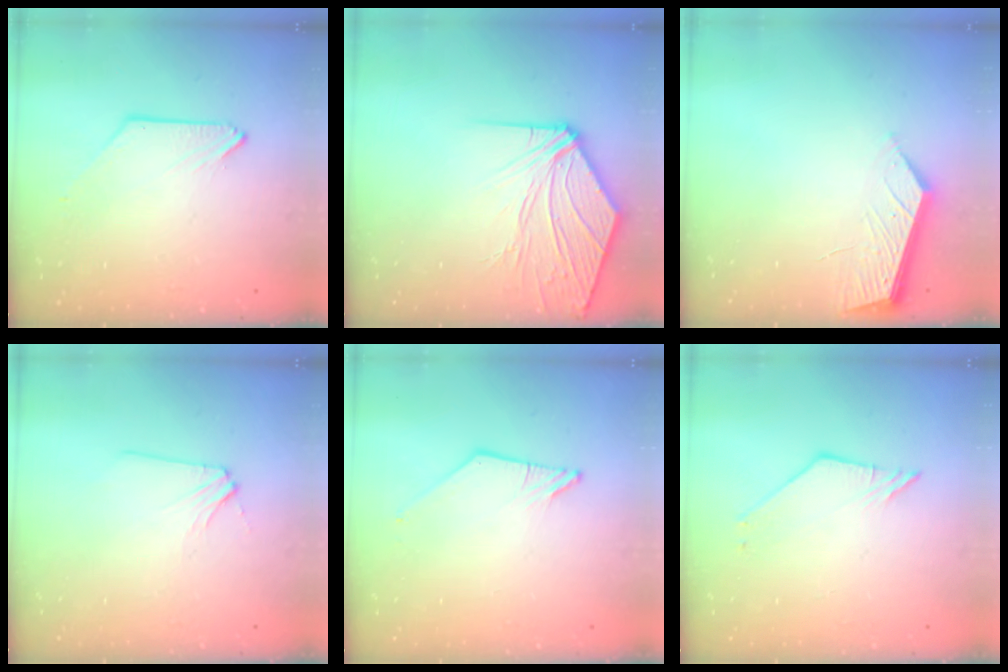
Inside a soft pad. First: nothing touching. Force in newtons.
{"total": 11.4, "press": 11.2, "slide": 2.1}
{"total": 5.2, "press": 5.1, "slide": 0.6}
{"total": 2.8, "press": 2.8, "slide": 0.6}
{"total": 0.7, "press": 0.7, "slide": 0.2}
{"total": 2.2, "press": 2.2, "slide": 0.4}